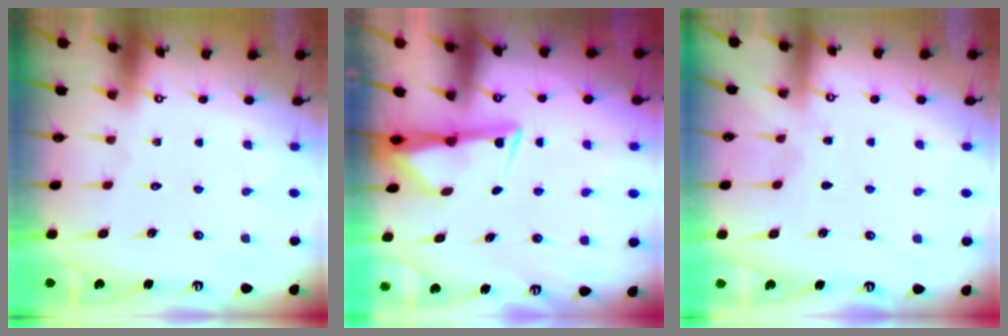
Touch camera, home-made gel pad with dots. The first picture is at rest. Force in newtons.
{"total": 2.9, "press": 2.8, "slide": 0.5}
{"total": 2.9, "press": 2.9, "slide": 0.3}